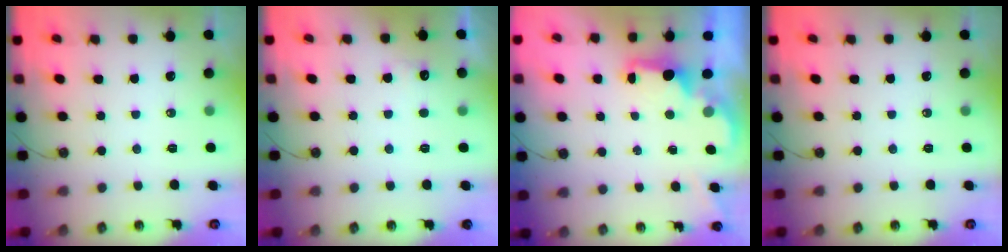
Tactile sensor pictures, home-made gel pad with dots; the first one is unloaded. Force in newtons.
{"total": 4.5, "press": 4.4, "slide": 1.0}
{"total": 1.6, "press": 1.5, "slide": 0.6}
{"total": 0.0}